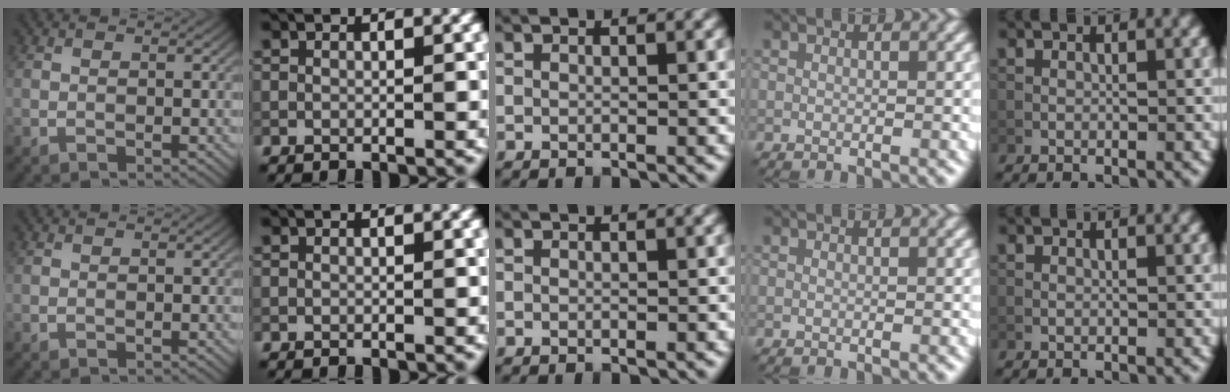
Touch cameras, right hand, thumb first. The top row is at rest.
{}